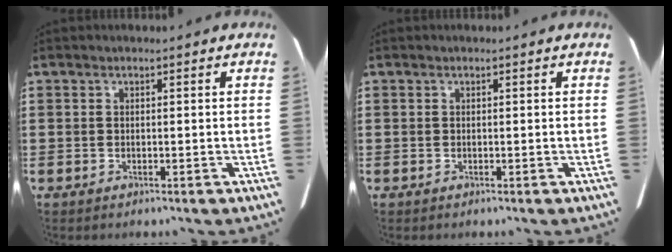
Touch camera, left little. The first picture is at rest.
{"total": 0.0}